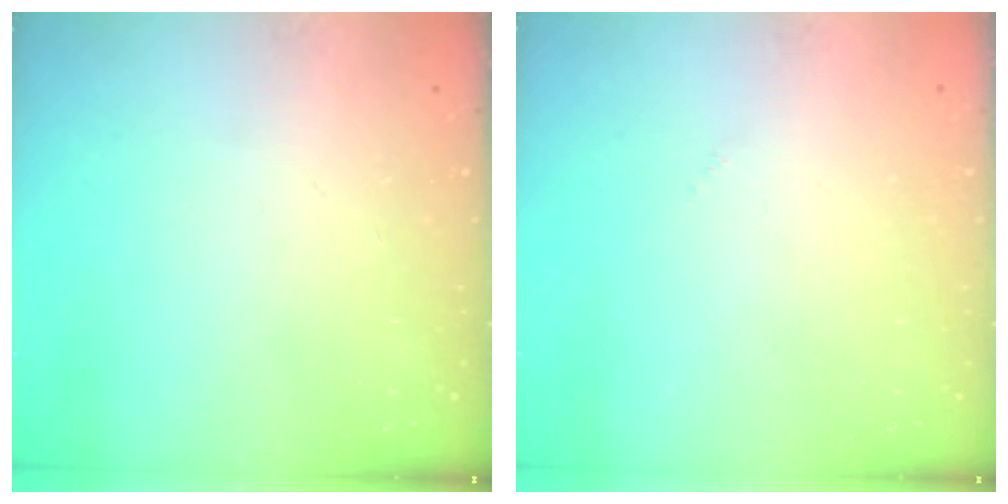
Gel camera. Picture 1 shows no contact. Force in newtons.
{"total": 0.0}